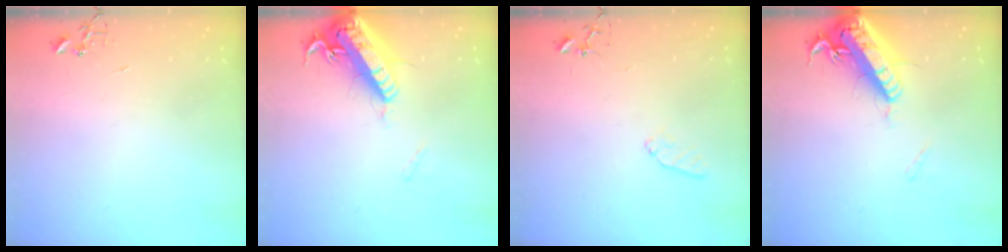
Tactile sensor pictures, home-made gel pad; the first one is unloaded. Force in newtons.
{"total": 20.1, "press": 19.7, "slide": 3.9}
{"total": 7.7, "press": 7.6, "slide": 0.9}
{"total": 20.1, "press": 19.7, "slide": 3.9}